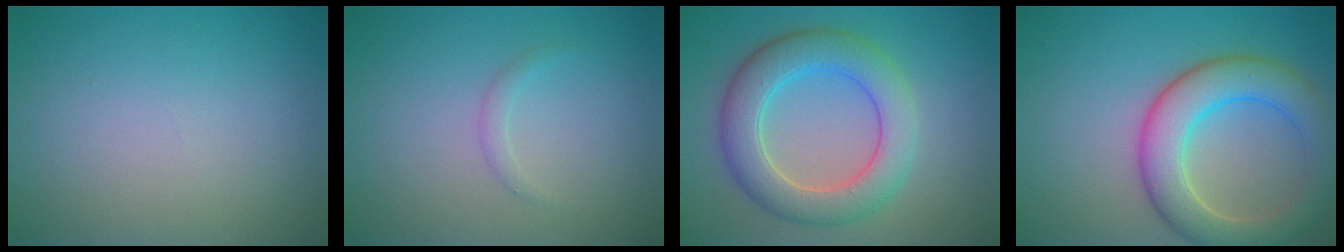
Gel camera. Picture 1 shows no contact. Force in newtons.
{"total": 0.9, "press": 0.9, "slide": 0.0}
{"total": 6.3, "press": 6.3, "slide": 0.0}
{"total": 6.9, "press": 6.8, "slide": 0.7}